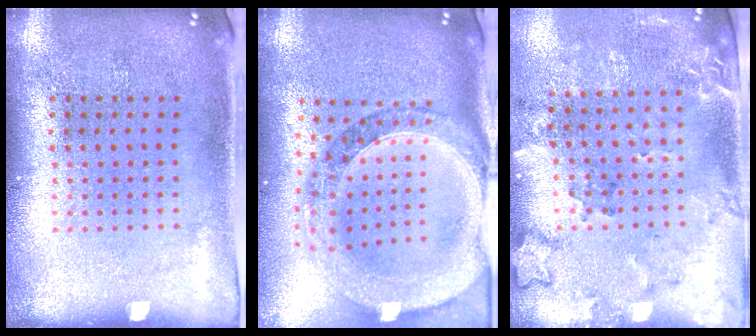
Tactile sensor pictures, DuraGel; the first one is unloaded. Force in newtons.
{"total": 1.9, "press": 1.8, "slide": 0.7}
{"total": 1.9, "press": 1.6, "slide": 1.1}